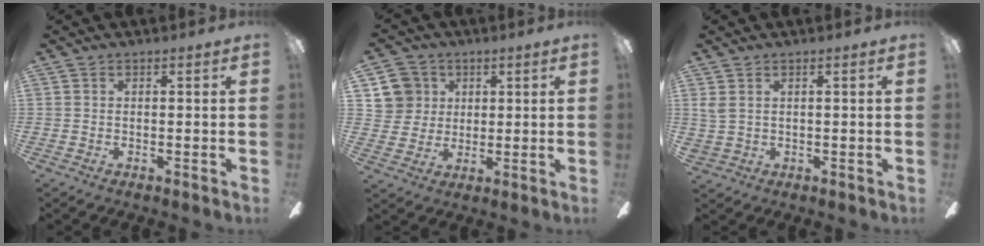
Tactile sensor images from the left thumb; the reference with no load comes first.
{"total": 8.4, "force": [3.5, 7.6, 1.0], "torque": [-0.023, -0.007, 0.072]}
{"total": 2.5, "force": [1.0, 1.6, 1.6], "torque": [-0.033, 0.003, 0.019]}